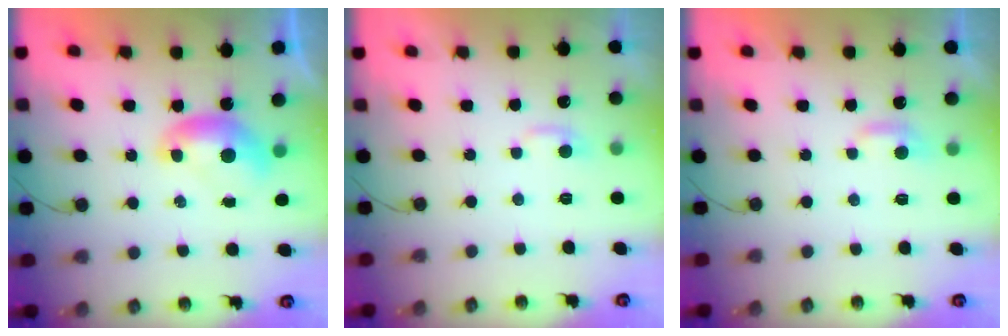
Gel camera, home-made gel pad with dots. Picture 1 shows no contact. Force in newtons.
{"total": 2.2, "press": 2.1, "slide": 0.5}
{"total": 1.6, "press": 1.5, "slide": 0.6}